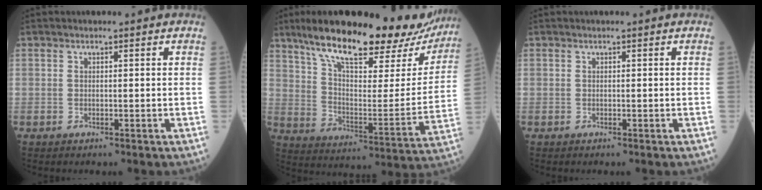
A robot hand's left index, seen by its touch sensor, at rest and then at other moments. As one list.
[{"total": 27.8, "force": [21.9, 7.8, 15.1], "torque": [-0.233, 0.004, 0.303]}, {"total": 0.0}]